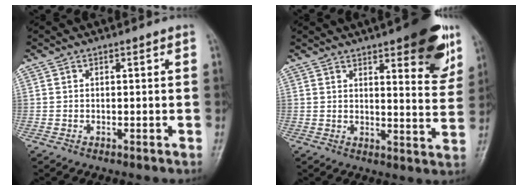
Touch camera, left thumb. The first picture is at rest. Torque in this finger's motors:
{"motor_torque": [1.47, 1.24, 1.14, -1.15, 0.02]}